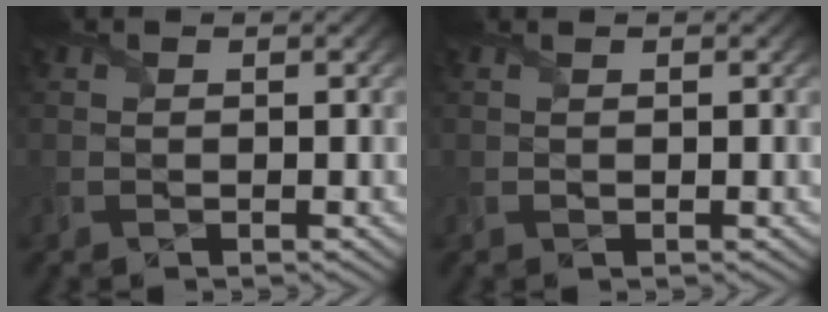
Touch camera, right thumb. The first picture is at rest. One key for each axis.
{"total": 0.0}